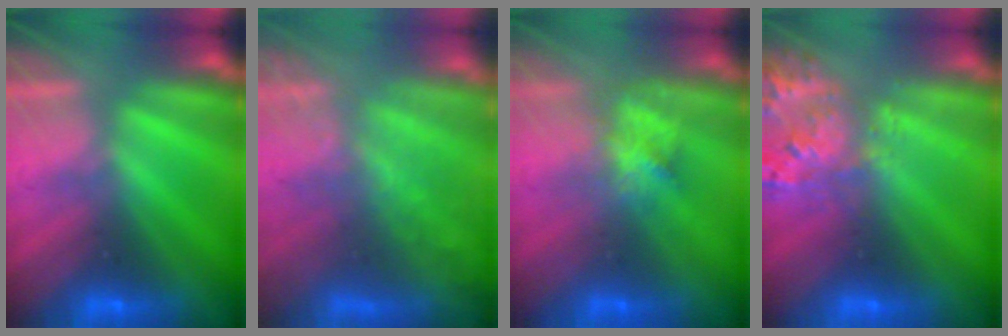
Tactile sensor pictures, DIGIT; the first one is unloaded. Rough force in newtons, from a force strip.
{"total": 11.4}
{"total": 2.8}
{"total": 2.9}